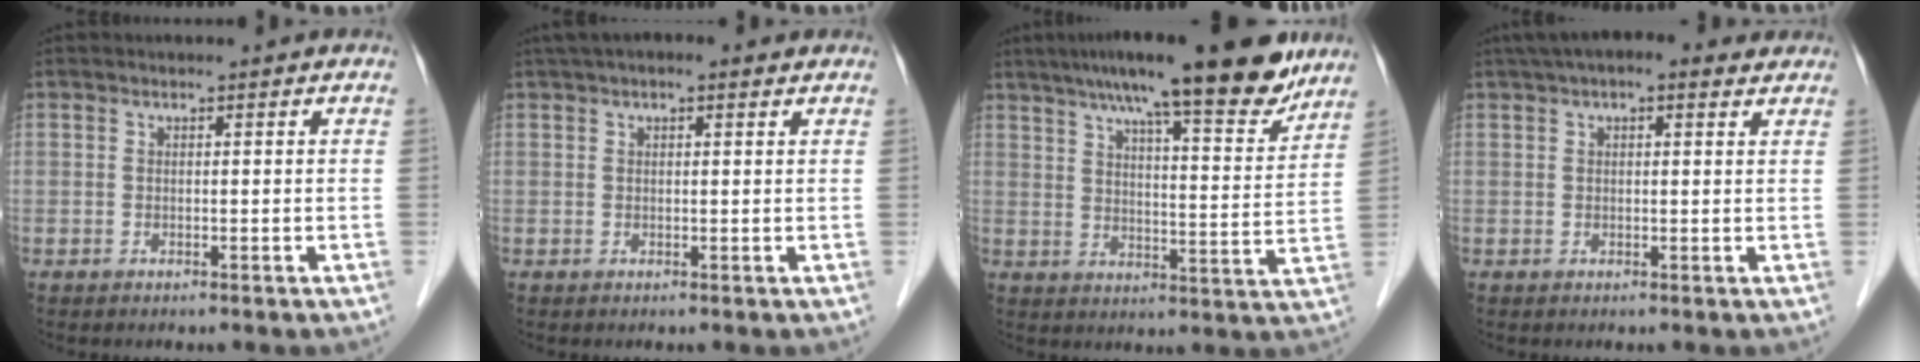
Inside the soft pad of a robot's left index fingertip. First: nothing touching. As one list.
[{"total": 4.7, "force": [3.2, 1.4, 3.2], "torque": [-0.055, 0.034, 0.048]}, {"total": 18.6, "force": [14.7, 2.3, 11.1], "torque": [-0.165, 0.008, 0.203]}, {"total": 8.1, "force": [5.7, 2.7, 5.1], "torque": [-0.078, 0.045, 0.081]}]